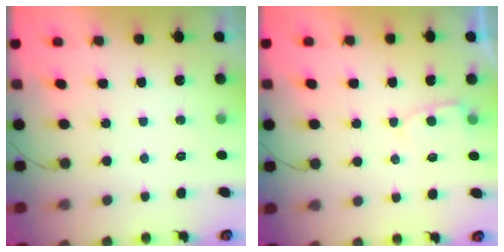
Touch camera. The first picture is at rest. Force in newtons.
{"total": 3.0, "press": 2.9, "slide": 0.3}